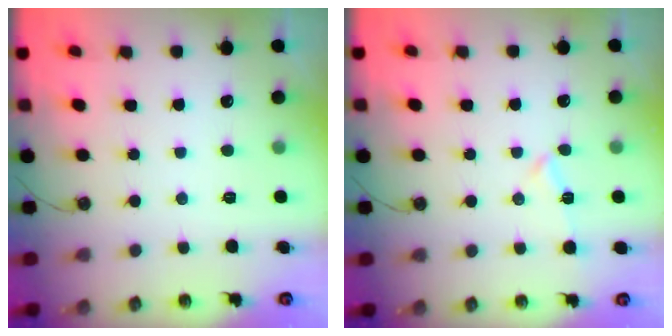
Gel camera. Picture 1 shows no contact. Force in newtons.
{"total": 4.3, "press": 3.9, "slide": 2.0}